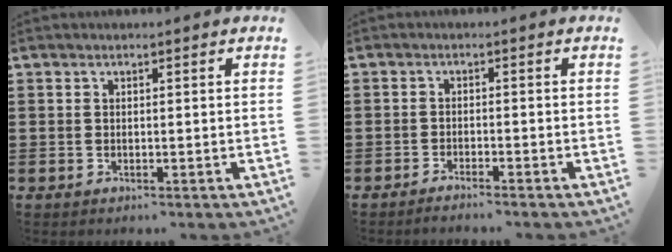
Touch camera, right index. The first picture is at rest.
{"total": 1.7, "force": [-1.7, -0.3, 0.0], "torque": [-0.001, 0.004, -0.034]}